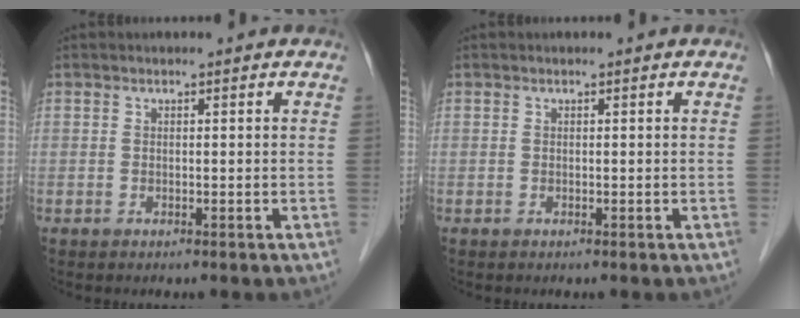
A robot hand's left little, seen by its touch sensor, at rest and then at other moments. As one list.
[{"total": 0.0}]